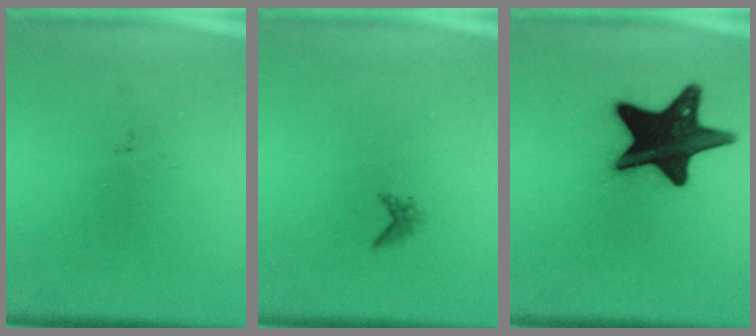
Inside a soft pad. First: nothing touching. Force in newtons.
{"total": 0.9}
{"total": 19.1}